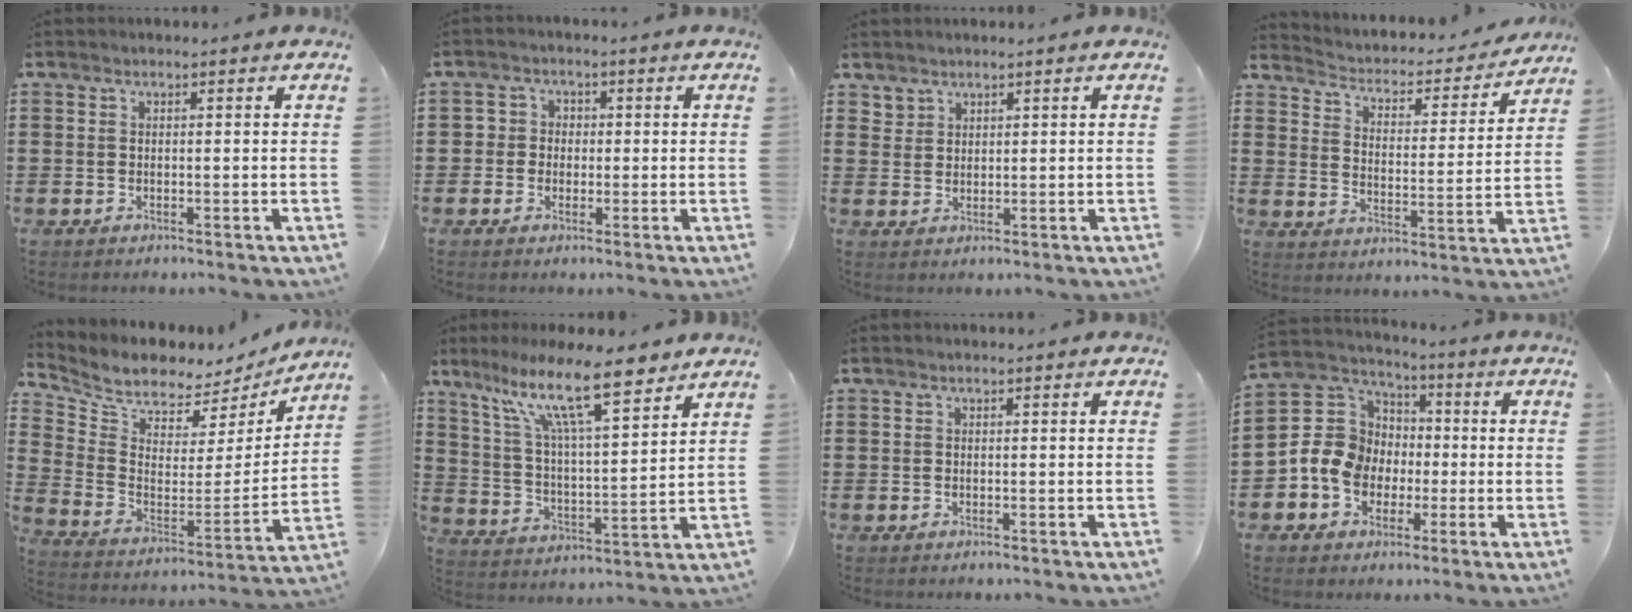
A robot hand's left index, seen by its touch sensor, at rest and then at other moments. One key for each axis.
{"total": 2.7, "fx": -0.5, "fy": 2.6, "fz": 0.4, "tx": -0.020, "ty": 0.009, "tz": -0.016}
{"total": 2.1, "fx": 1.8, "fy": 1.0, "fz": 0.0, "tx": -0.005, "ty": 0.003, "tz": 0.037}
{"total": 2.4, "fx": 2.2, "fy": 1.0, "fz": 0.6, "tx": -0.029, "ty": -0.023, "tz": 0.026}
{"total": 6.1, "fx": 5.8, "fy": 1.9, "fz": 0.3, "tx": -0.042, "ty": -0.057, "tz": 0.097}
{"total": 13.2, "fx": 9.6, "fy": 2.4, "fz": 8.7, "tx": -0.183, "ty": -0.034, "tz": 0.166}
{"total": 0.0}
{"total": 10.2, "fx": -2.0, "fy": 9.2, "fz": 3.9, "tx": -0.123, "ty": 0.017, "tz": -0.041}